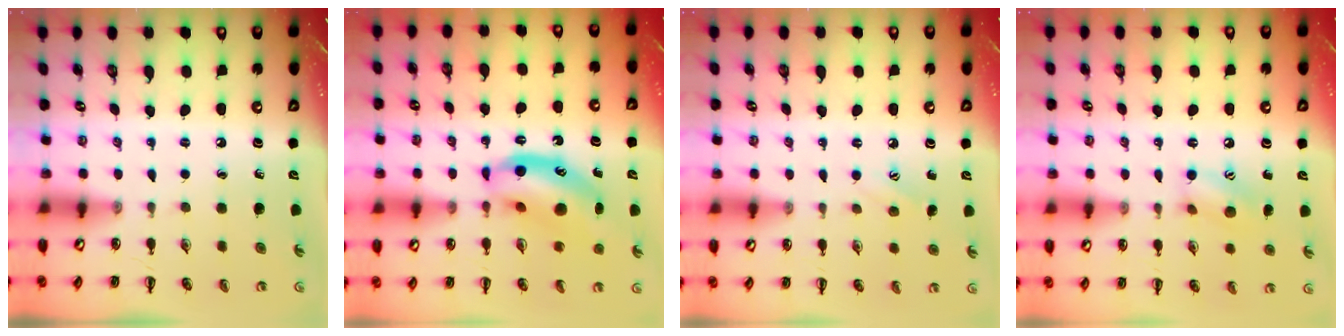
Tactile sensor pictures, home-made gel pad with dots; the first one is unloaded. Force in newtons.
{"total": 13.0, "press": 12.6, "slide": 3.2}
{"total": 5.9, "press": 5.7, "slide": 1.5}
{"total": 8.9, "press": 8.9, "slide": 0.5}